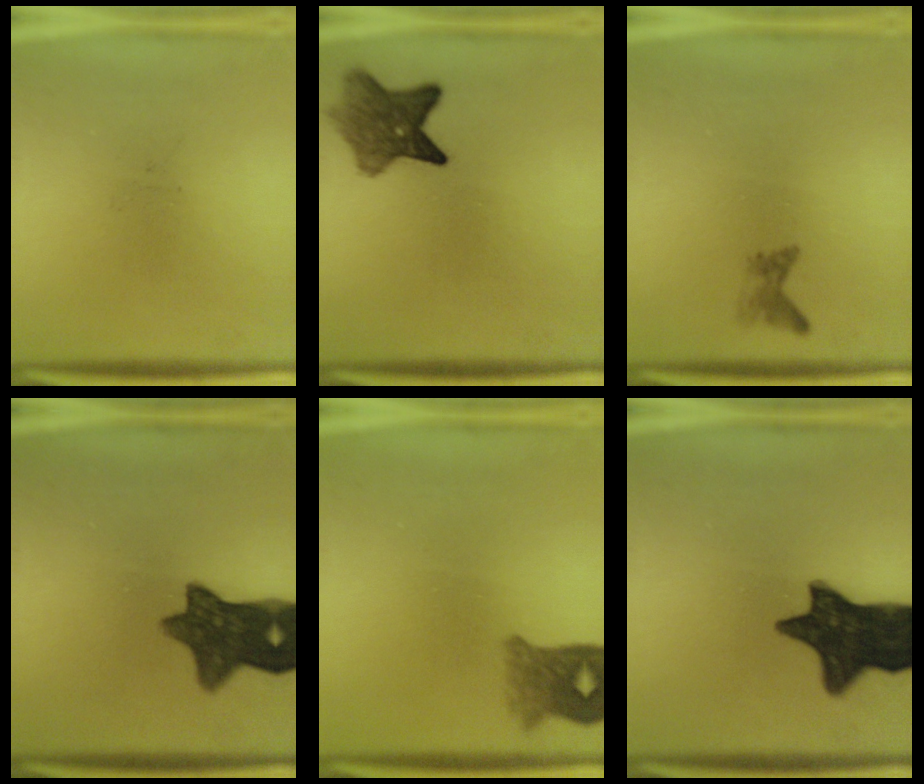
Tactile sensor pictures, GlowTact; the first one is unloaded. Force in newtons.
{"total": 6.6}
{"total": 1.2}
{"total": 11.0}
{"total": 3.7}
{"total": 15.1}